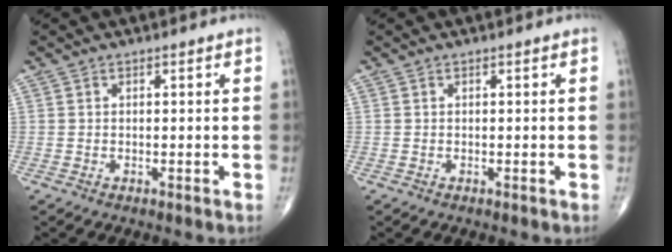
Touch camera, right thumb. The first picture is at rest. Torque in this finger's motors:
{"motor_torque": [-0.05, 0.05, 0.00, -0.01, 0.00]}